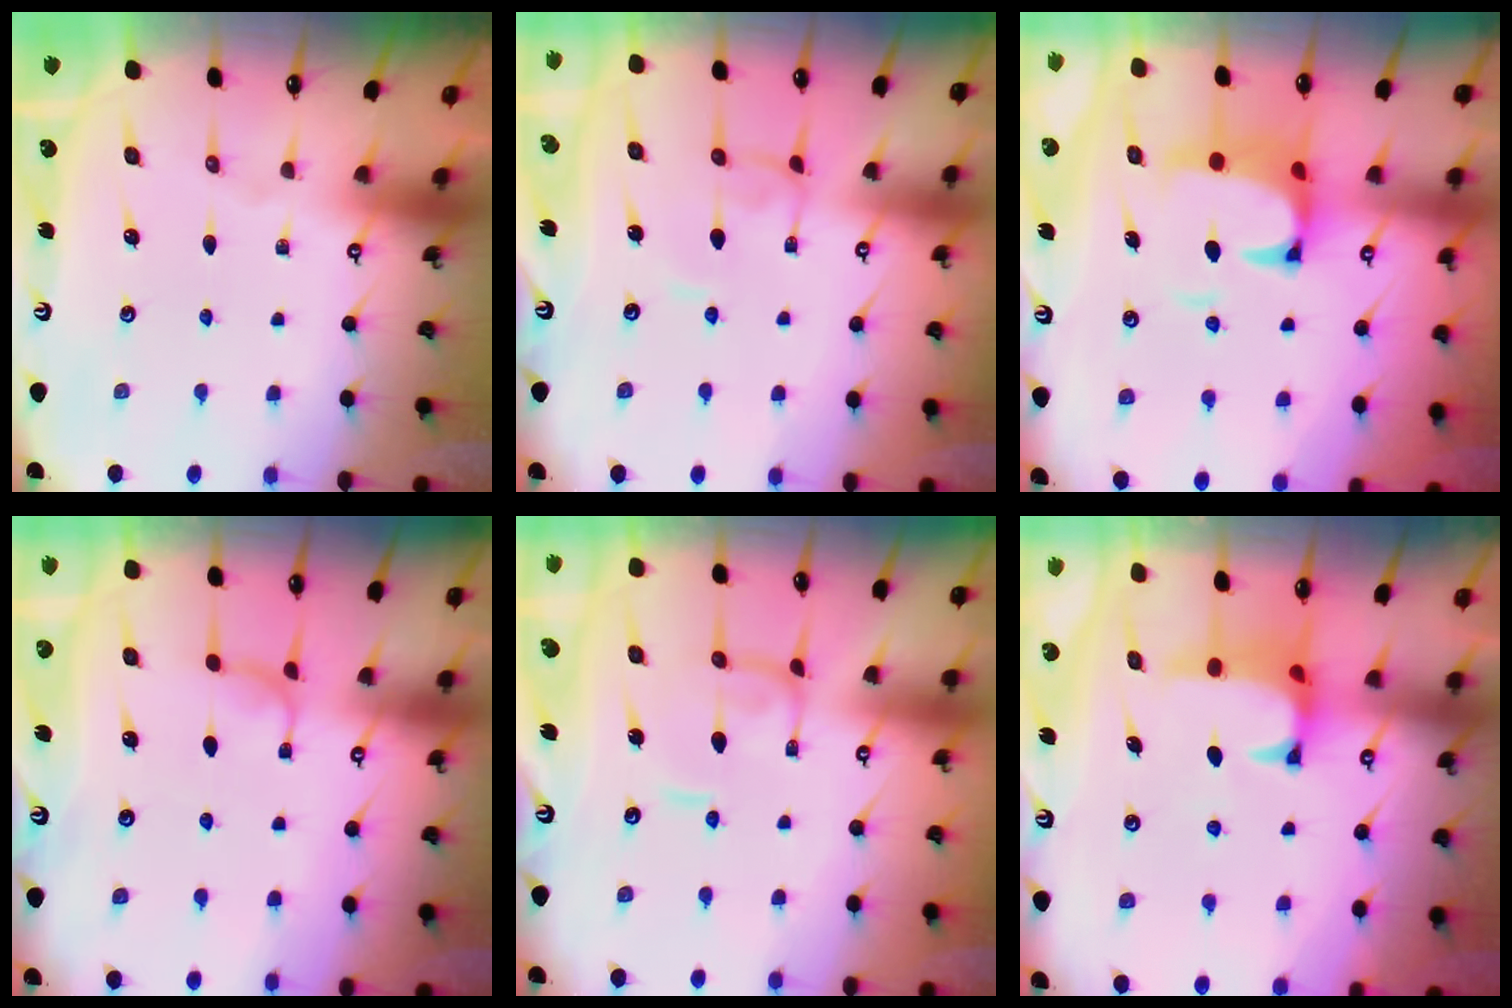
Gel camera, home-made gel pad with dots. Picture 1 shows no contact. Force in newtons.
{"total": 0.8, "press": 0.8, "slide": 0.2}
{"total": 3.1, "press": 2.8, "slide": 1.3}
{"total": 1.1, "press": 0.9, "slide": 0.5}
{"total": 0.5, "press": 0.3, "slide": 0.4}
{"total": 0.9, "press": 0.3, "slide": 0.8}